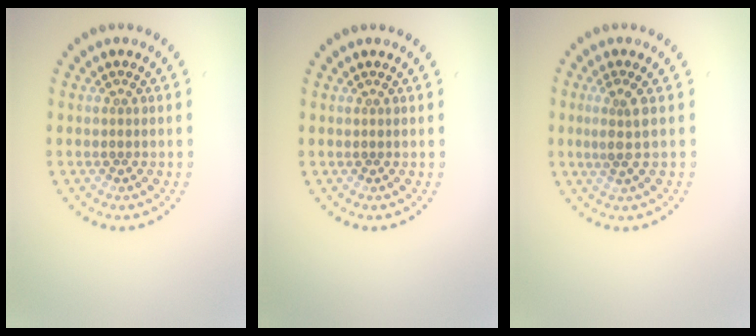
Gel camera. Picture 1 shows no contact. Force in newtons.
{"total": 0.0}
{"total": 2.2, "press": 1.6, "slide": 1.5}